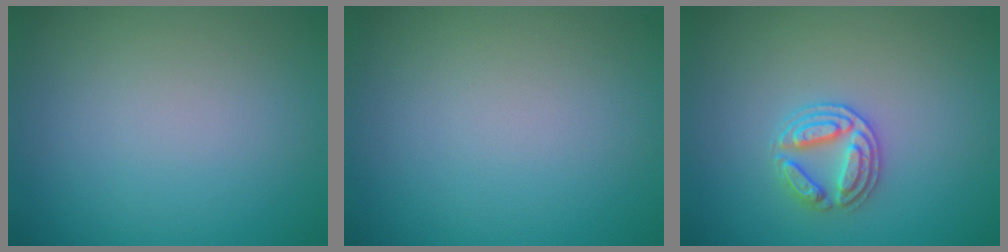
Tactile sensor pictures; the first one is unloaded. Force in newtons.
{"total": 0.0}
{"total": 2.7, "press": 2.6, "slide": 0.7}